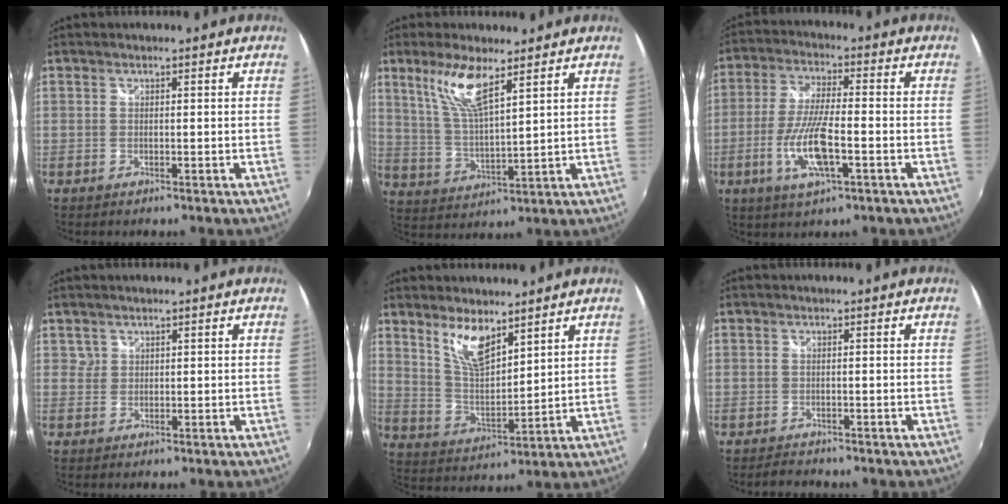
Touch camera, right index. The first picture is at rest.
{"total": 9.6, "force": [5.9, 1.9, 7.3], "torque": [-0.146, -0.003, 0.123]}
{"total": 11.1, "force": [-3.7, 2.8, 10.0], "torque": [-0.206, -0.009, -0.073]}
{"total": 1.2, "force": [0.8, 0.9, -0.1], "torque": [0.008, 0.007, 0.014]}
{"total": 9.0, "force": [6.1, 3.1, 5.8], "torque": [-0.108, -0.004, 0.124]}
{"total": 1.7, "force": [-1.5, 0.7, 0.1], "torque": [-0.008, 0.000, -0.028]}